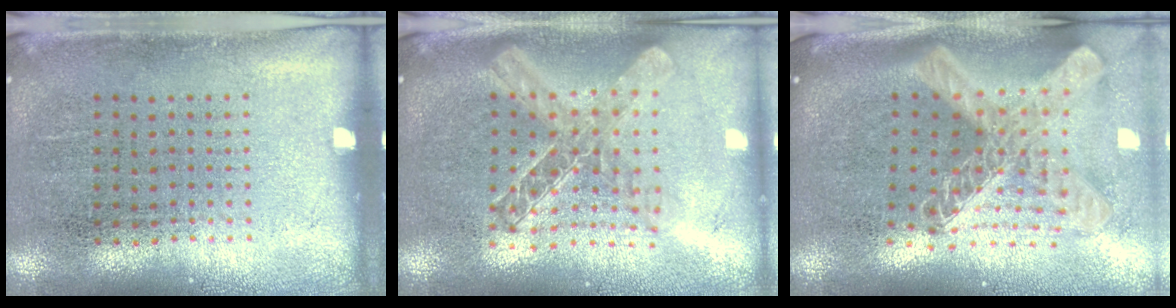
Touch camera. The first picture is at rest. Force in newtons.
{"total": 1.9, "press": 1.6, "slide": 1.0}
{"total": 3.0, "press": 2.0, "slide": 2.2}